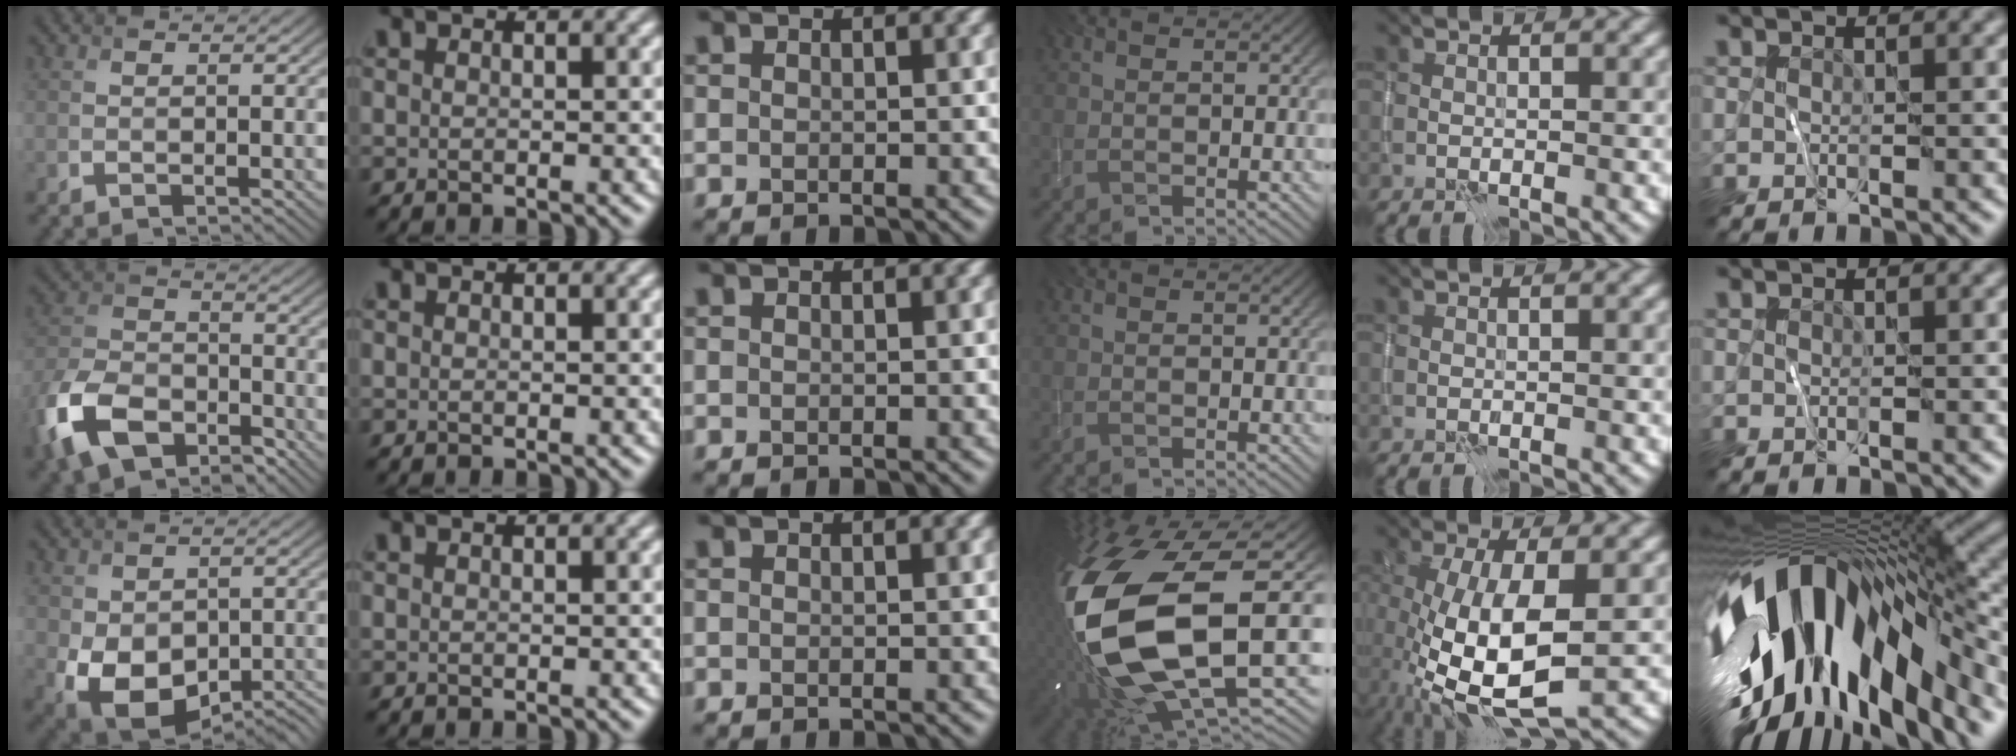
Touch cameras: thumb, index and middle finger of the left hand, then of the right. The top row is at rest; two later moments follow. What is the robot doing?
{"motion": "wipe", "object": "whiteboard"}